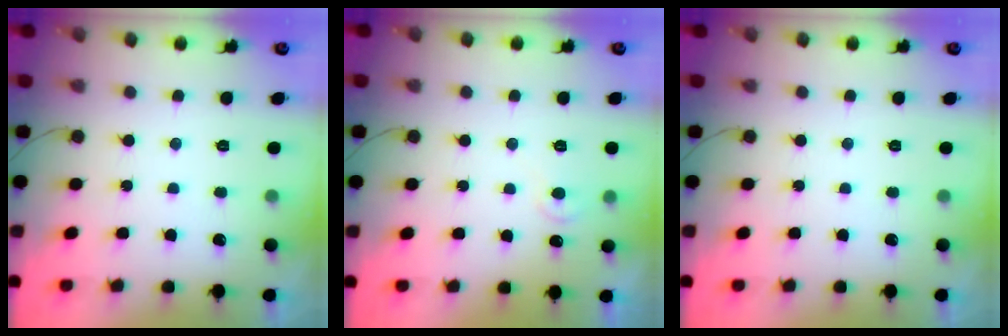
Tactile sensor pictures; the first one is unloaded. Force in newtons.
{"total": 5.3, "press": 5.2, "slide": 0.6}
{"total": 0.0}